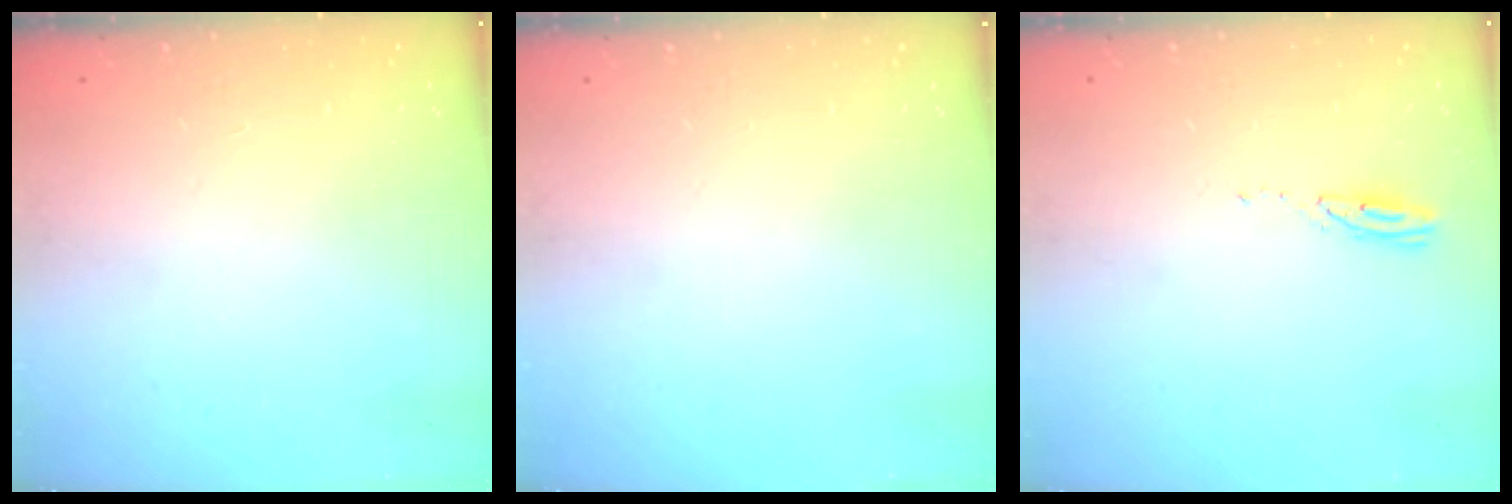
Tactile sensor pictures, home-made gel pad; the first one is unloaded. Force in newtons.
{"total": 0.0}
{"total": 3.0, "press": 3.0, "slide": 0.1}